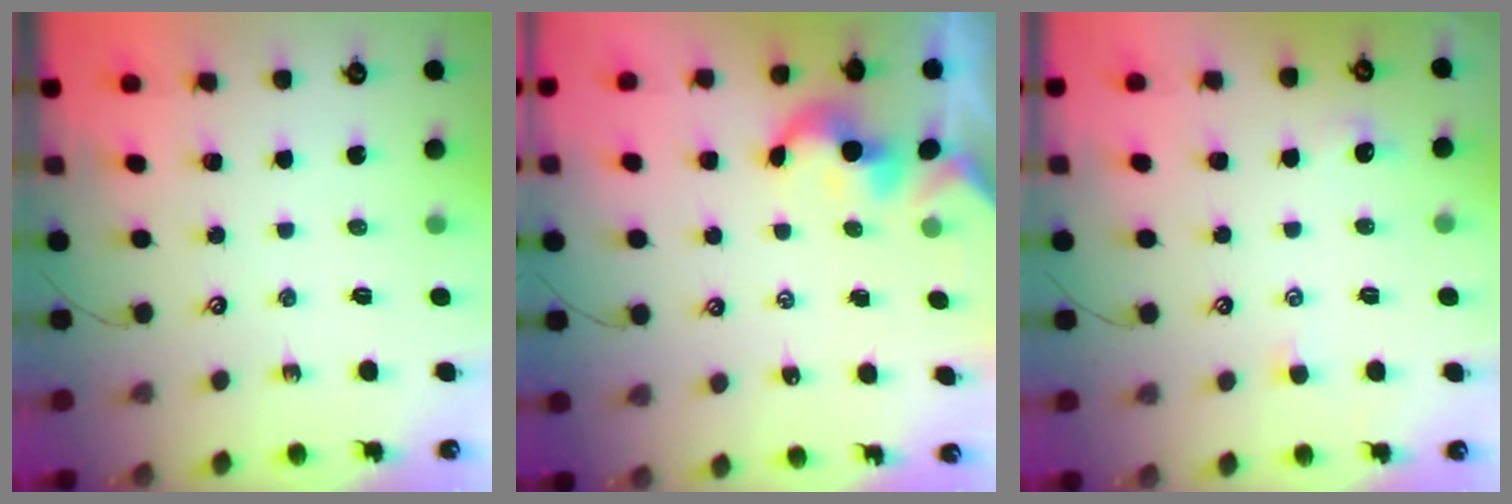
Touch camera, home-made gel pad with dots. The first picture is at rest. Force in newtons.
{"total": 2.1, "press": 2.1, "slide": 0.2}
{"total": 0.6, "press": 0.2, "slide": 0.6}